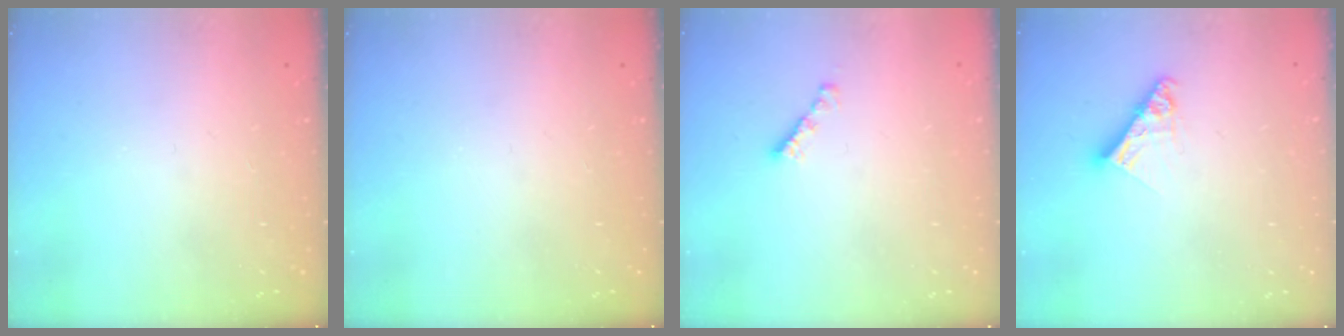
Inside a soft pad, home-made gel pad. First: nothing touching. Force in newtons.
{"total": 0.0}
{"total": 2.3, "press": 2.3, "slide": 0.2}
{"total": 8.1, "press": 8.1, "slide": 0.7}